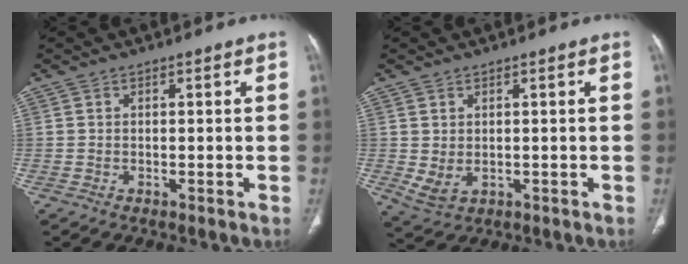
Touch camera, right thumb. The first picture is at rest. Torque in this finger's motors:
{"motor_torque": [-0.16, 0.21, 0.19, 0.46, 0.14]}